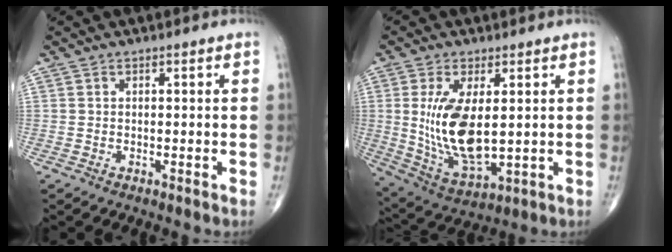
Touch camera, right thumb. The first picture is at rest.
{"total": 14.1, "force": [1.4, 6.4, 12.6], "torque": [-0.243, -0.024, 0.045]}